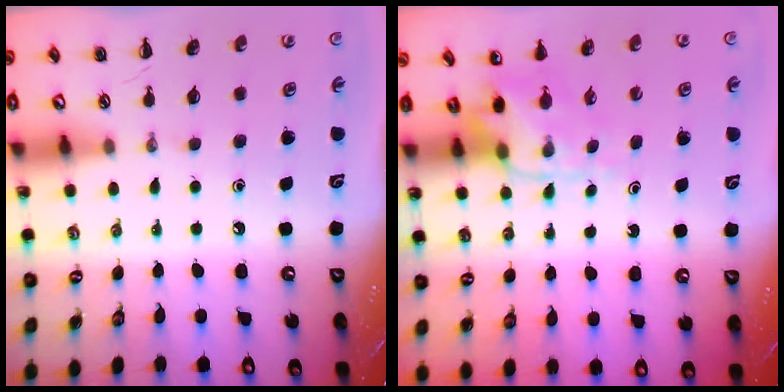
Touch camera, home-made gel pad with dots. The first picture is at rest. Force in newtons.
{"total": 4.6, "press": 4.6, "slide": 0.5}